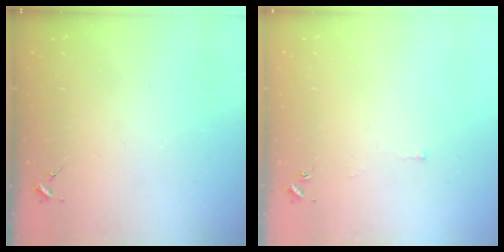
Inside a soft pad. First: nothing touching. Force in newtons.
{"total": 3.1, "press": 3.0, "slide": 0.4}